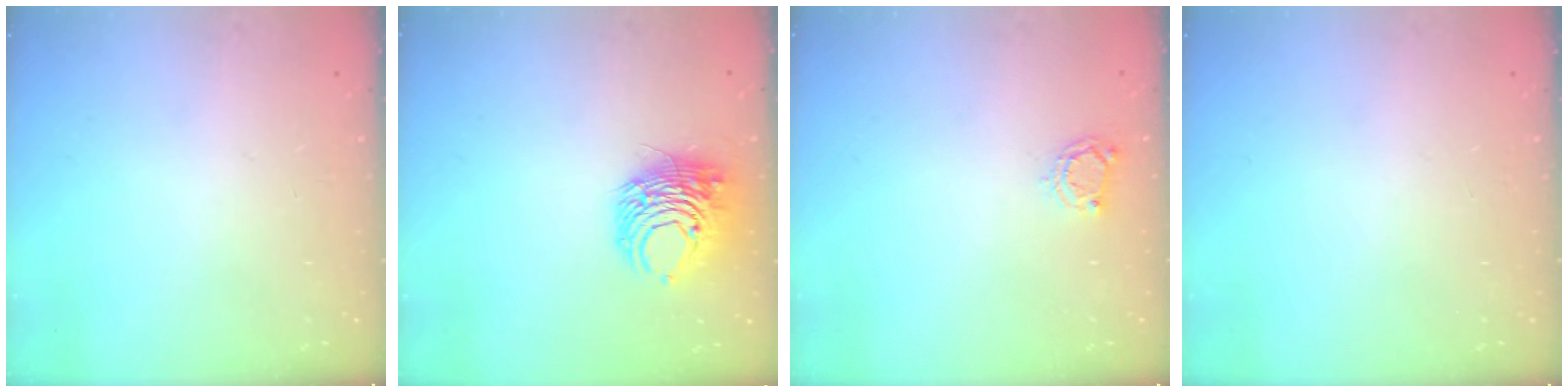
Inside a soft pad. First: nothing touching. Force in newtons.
{"total": 9.4, "press": 9.3, "slide": 1.5}
{"total": 4.0, "press": 3.9, "slide": 0.3}
{"total": 0.0}